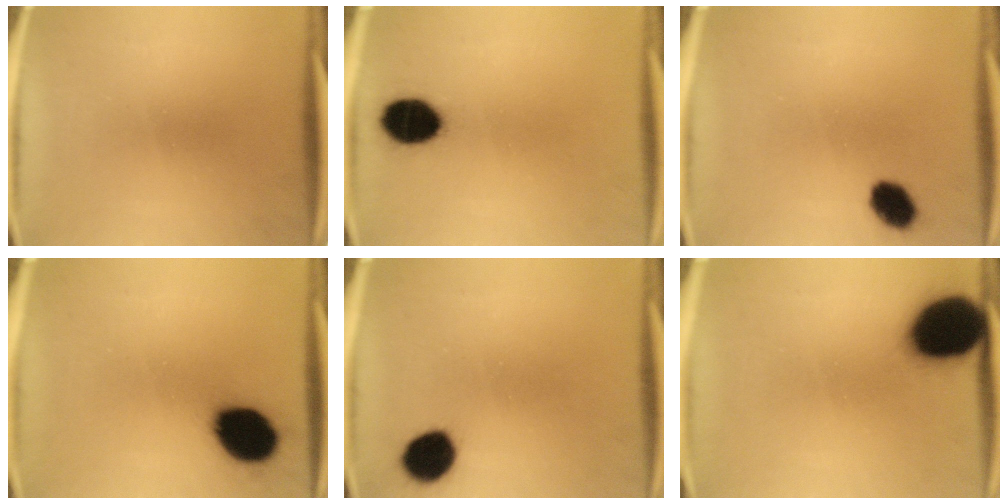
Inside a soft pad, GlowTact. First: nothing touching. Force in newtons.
{"total": 10.4}
{"total": 6.1}
{"total": 14.5}
{"total": 8.9}
{"total": 20.5}